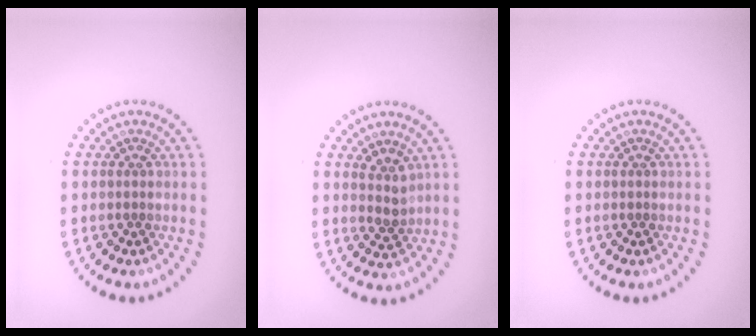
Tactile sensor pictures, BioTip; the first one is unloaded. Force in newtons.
{"total": 2.0, "press": 1.7, "slide": 1.1}
{"total": 0.0}